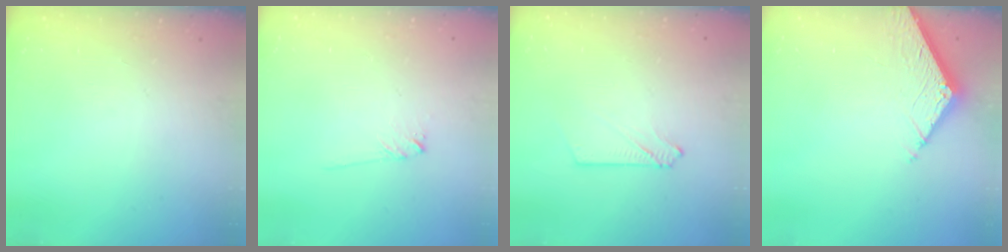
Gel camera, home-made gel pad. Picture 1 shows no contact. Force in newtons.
{"total": 3.6, "press": 3.5, "slide": 0.5}
{"total": 3.0, "press": 3.0, "slide": 0.4}
{"total": 6.7, "press": 6.7, "slide": 0.2}